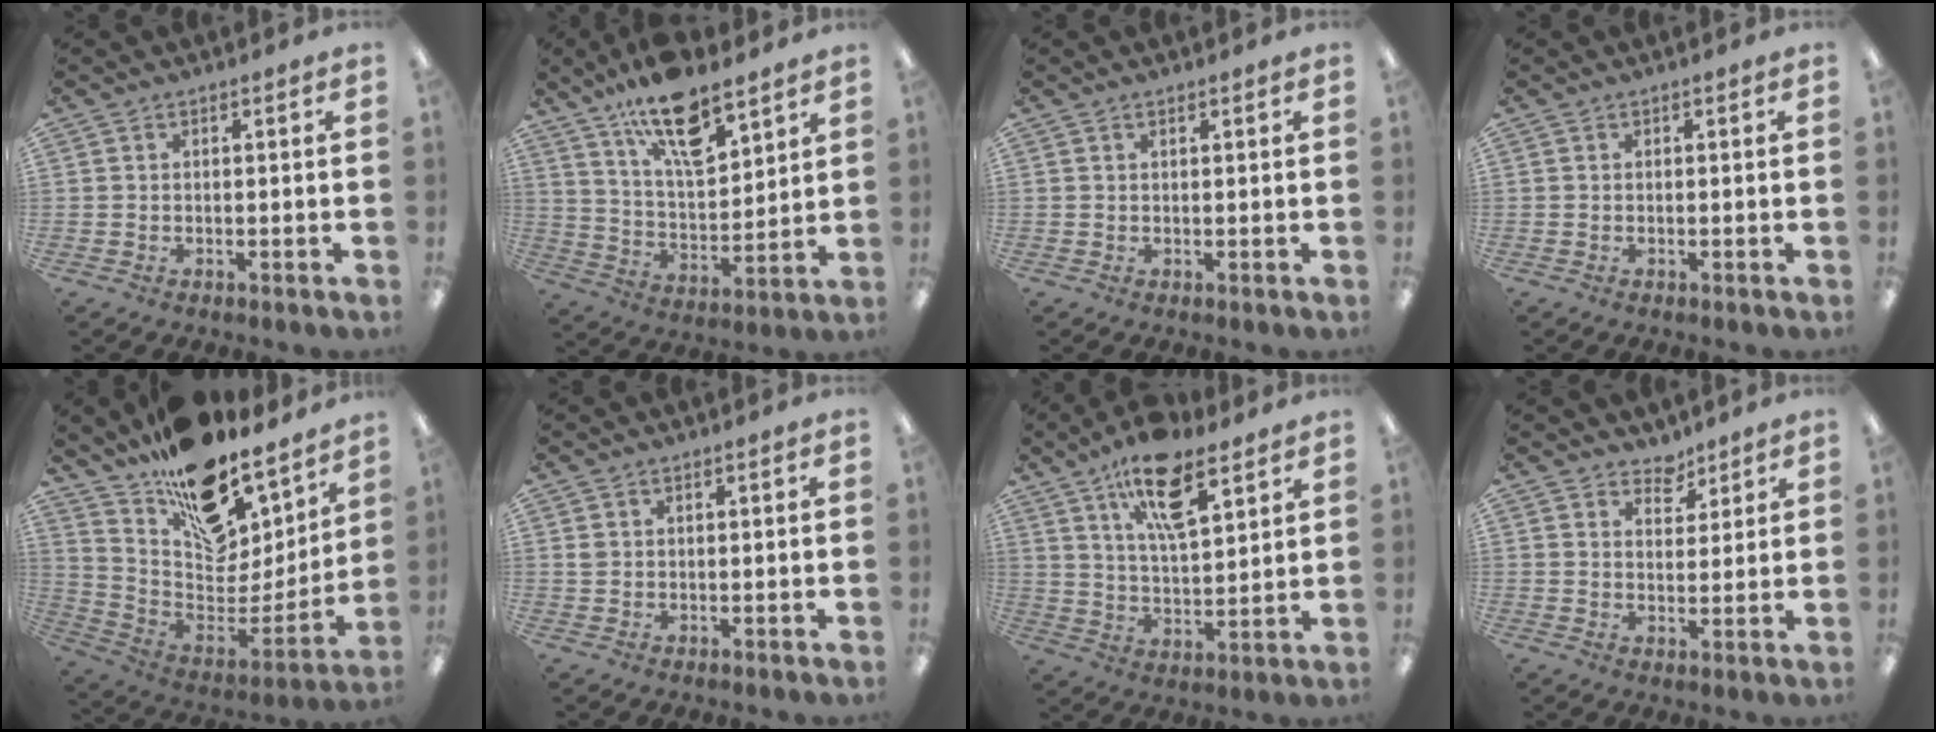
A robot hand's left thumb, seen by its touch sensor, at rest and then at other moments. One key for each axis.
{"total": 16.5, "fx": 11.6, "fy": 6.2, "fz": 9.9, "tx": -0.163, "ty": -0.059, "tz": 0.197}
{"total": 0.5, "fx": 0.4, "fy": 0.1, "fz": 0.3, "tx": -0.006, "ty": 0.001, "tz": 0.008}
{"total": 0.0}
{"total": 19.4, "fx": 14.4, "fy": 10.1, "fz": 8.3, "tx": -0.119, "ty": -0.113, "tz": 0.259}
{"total": 1.1, "fx": 0.5, "fy": 0.7, "fz": 0.6, "tx": -0.013, "ty": 0.002, "tz": 0.009}
{"total": 15.3, "fx": 9.7, "fy": 6.0, "fz": 10.3, "tx": -0.168, "ty": -0.038, "tz": 0.163}
{"total": 4.5, "fx": 3.9, "fy": 2.2, "fz": 0.4, "tx": 0.003, "ty": -0.027, "tz": 0.068}